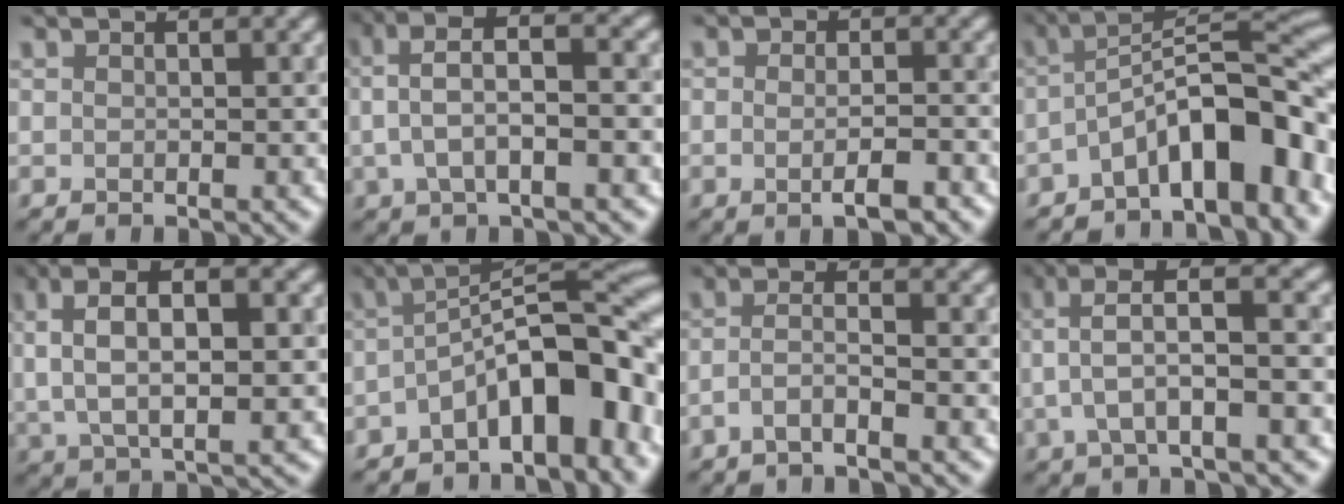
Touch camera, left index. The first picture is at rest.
{"total": 5.6, "force": [0.4, 2.0, 5.2], "torque": [-0.101, 0.020, 0.002]}
{"total": 3.4, "force": [-1.3, 1.4, 2.9], "torque": [-0.039, 0.001, -0.025]}
{"total": 10.4, "force": [-4.7, 3.6, 8.6], "torque": [-0.117, 0.021, -0.086]}
{"total": 8.5, "force": [2.5, 3.5, 7.4], "torque": [-0.137, 0.013, 0.035]}
{"total": 10.0, "force": [-3.6, 3.7, 8.6], "torque": [-0.115, 0.019, -0.068]}
{"total": 2.4, "force": [-1.3, 0.3, 2.0], "torque": [-0.038, 0.009, -0.036]}
{"total": 5.8, "force": [0.9, 1.4, 5.6], "torque": [-0.104, 0.019, 0.012]}